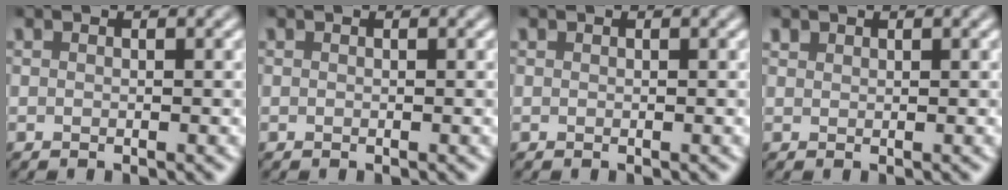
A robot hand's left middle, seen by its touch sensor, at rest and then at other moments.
{"total": 0.0}
{"total": 0.0}
{"total": 0.7, "force": [0.6, 0.3, 0.0], "torque": [0.000, 0.000, 0.014]}